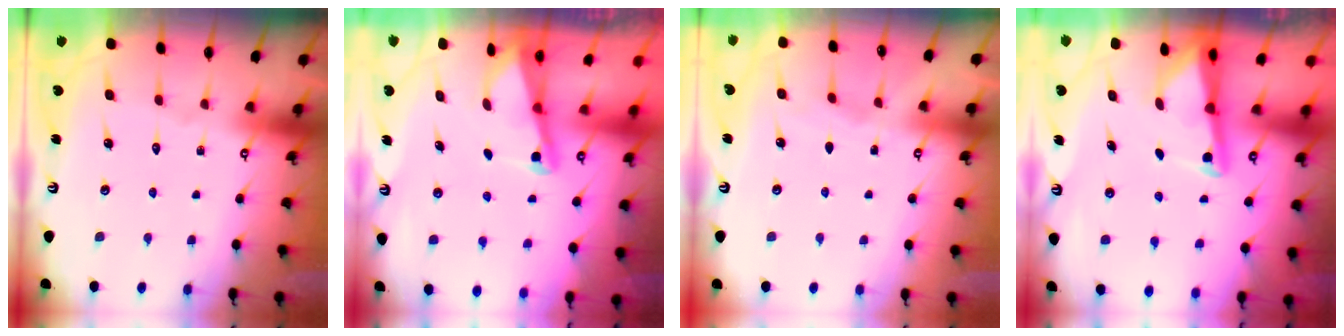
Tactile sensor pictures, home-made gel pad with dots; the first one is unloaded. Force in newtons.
{"total": 2.0, "press": 2.0, "slide": 0.4}
{"total": 2.8, "press": 2.7, "slide": 0.4}
{"total": 3.0, "press": 3.0, "slide": 0.4}